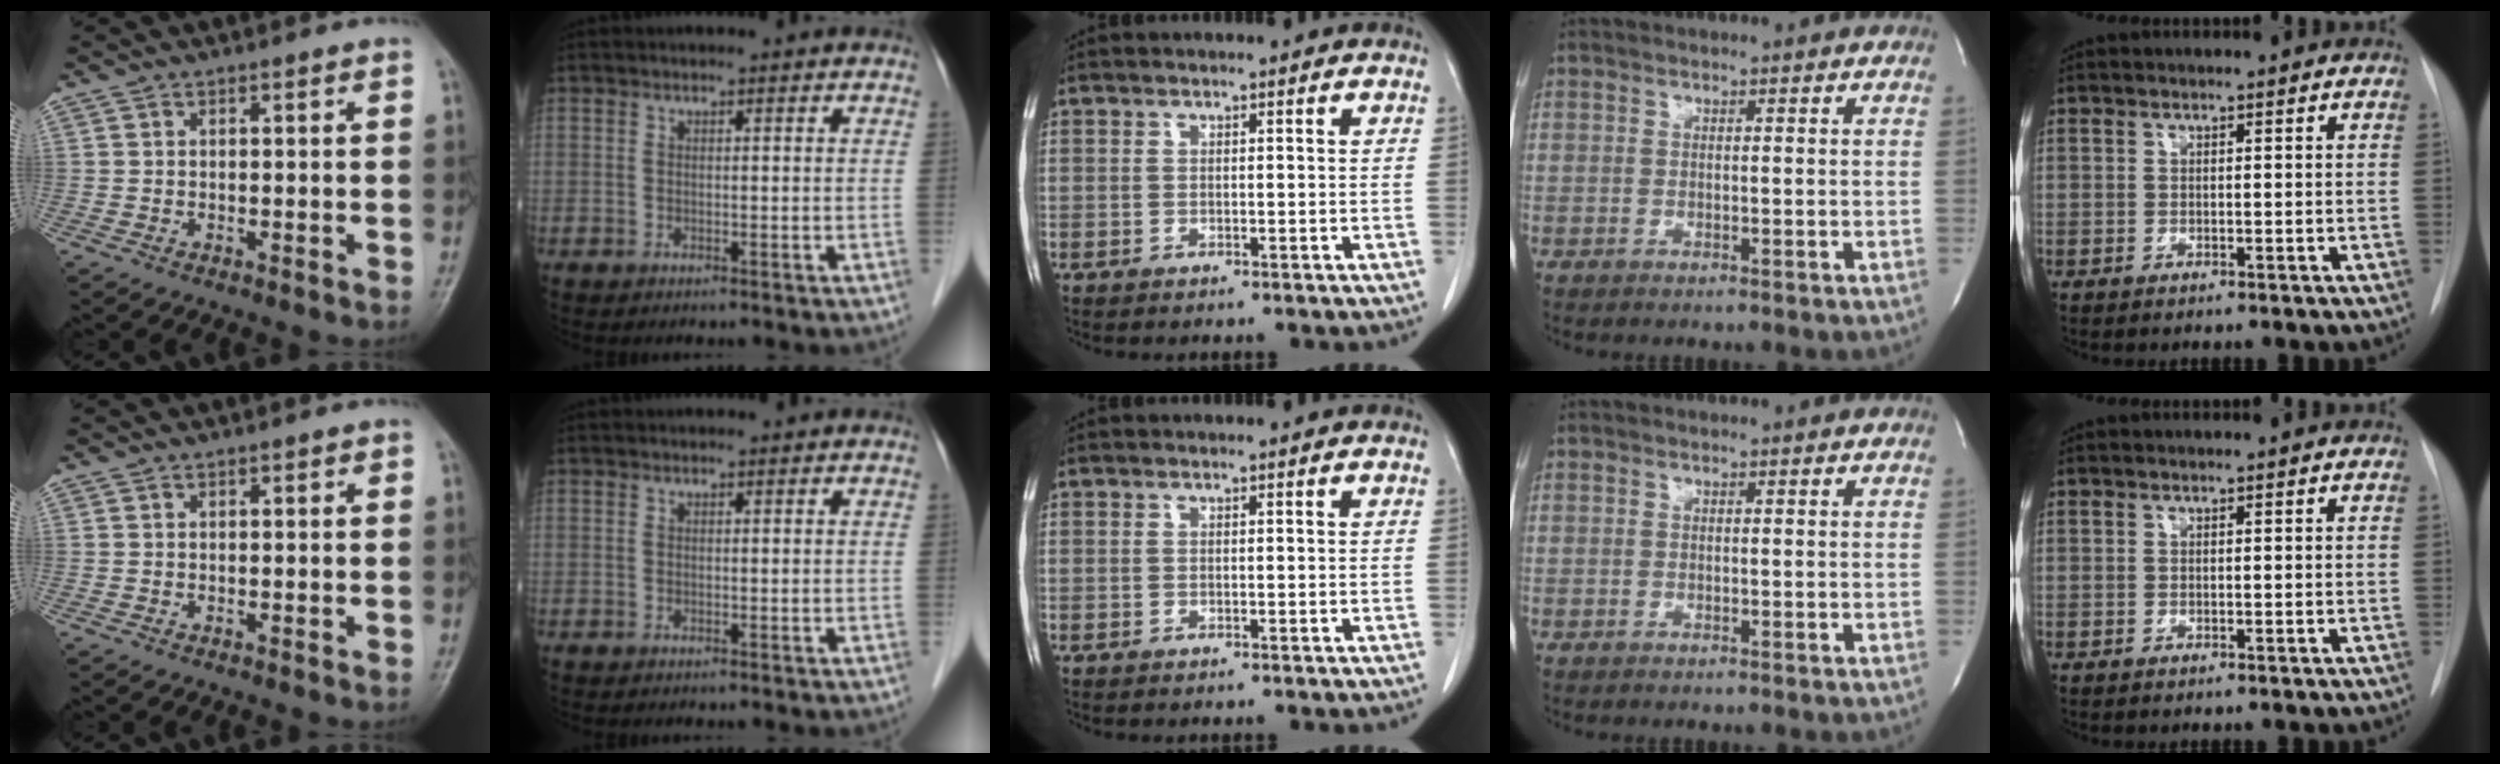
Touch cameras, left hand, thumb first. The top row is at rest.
{"thumb": {"total": 0.7, "force": [0.2, 0.3, 0.6], "torque": [-0.004, 0.002, 0.003]}}